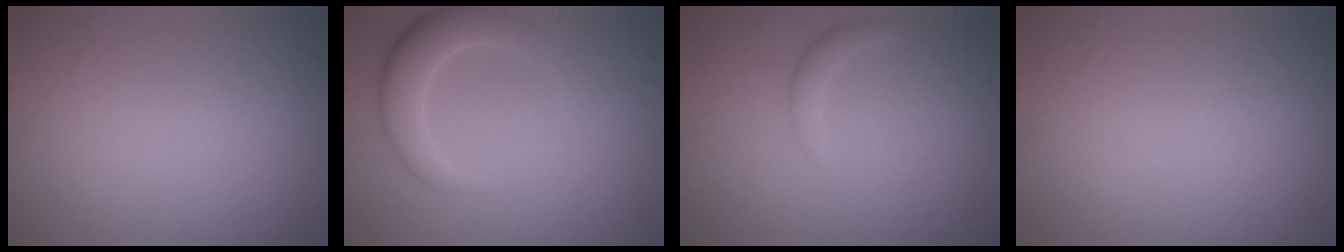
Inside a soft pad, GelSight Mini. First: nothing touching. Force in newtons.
{"total": 4.0, "press": 4.0, "slide": 0.3}
{"total": 1.1, "press": 1.1, "slide": 0.1}
{"total": 0.0}